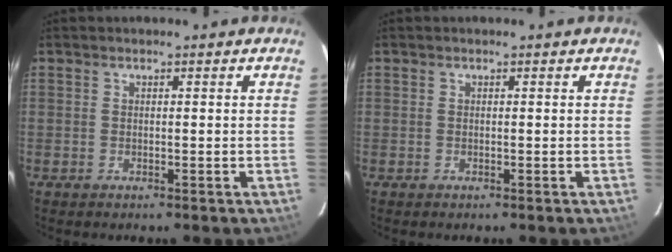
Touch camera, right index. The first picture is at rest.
{"total": 0.0}